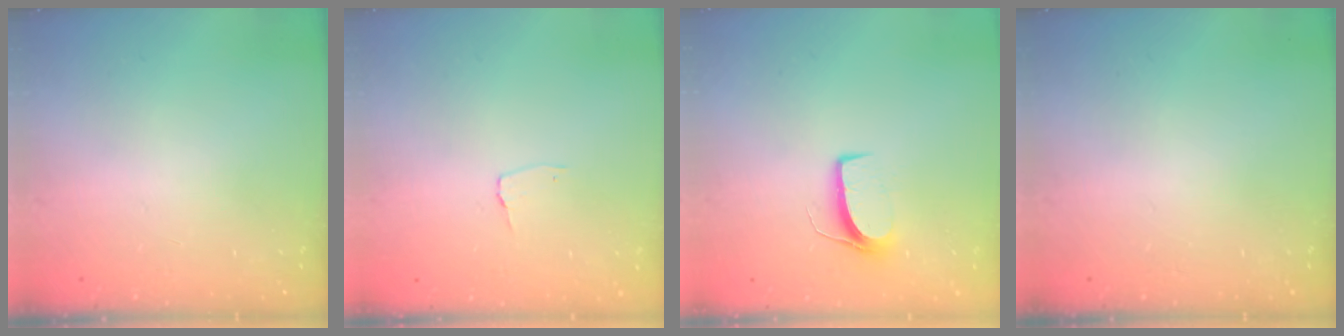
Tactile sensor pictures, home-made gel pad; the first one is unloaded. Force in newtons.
{"total": 2.7, "press": 2.7, "slide": 0.3}
{"total": 7.0, "press": 7.0, "slide": 0.4}
{"total": 0.0}